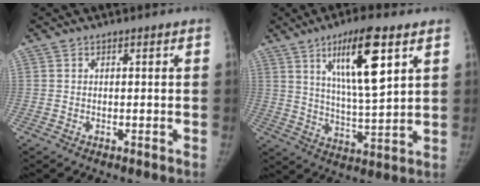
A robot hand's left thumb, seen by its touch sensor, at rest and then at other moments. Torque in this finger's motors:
{"motor_torque": [0.98, -0.10, 1.76, -1.01, 0.54]}